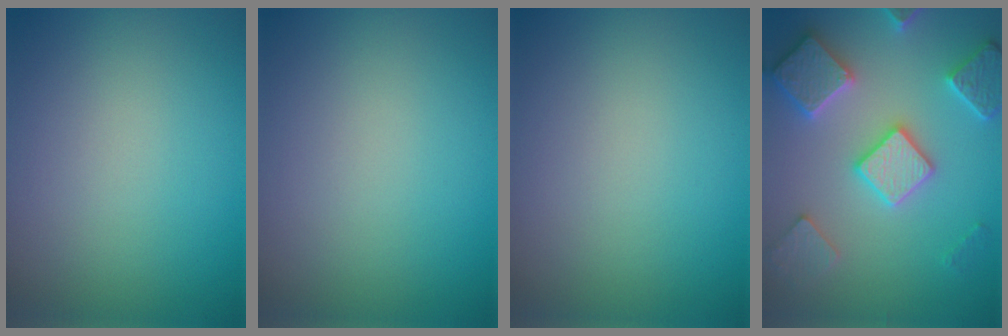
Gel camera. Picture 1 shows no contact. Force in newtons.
{"total": 0.0}
{"total": 0.0}
{"total": 5.8, "press": 5.6, "slide": 1.3}